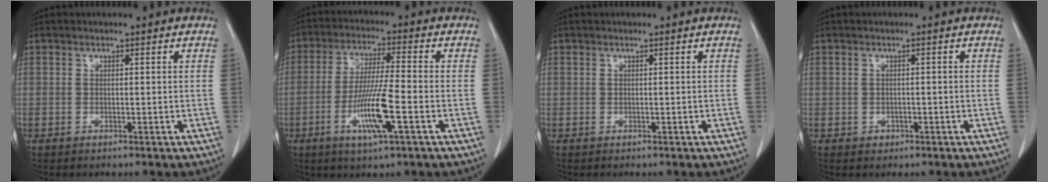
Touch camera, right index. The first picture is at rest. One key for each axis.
{"total": 9.6, "fx": -3.4, "fy": 0.2, "fz": 9.0, "tx": -0.174, "ty": -0.012, "tz": -0.067}
{"total": 0.0}
{"total": 1.1, "fx": -0.5, "fy": 0.9, "fz": 0.2, "tx": -0.003, "ty": 0.003, "tz": -0.005}